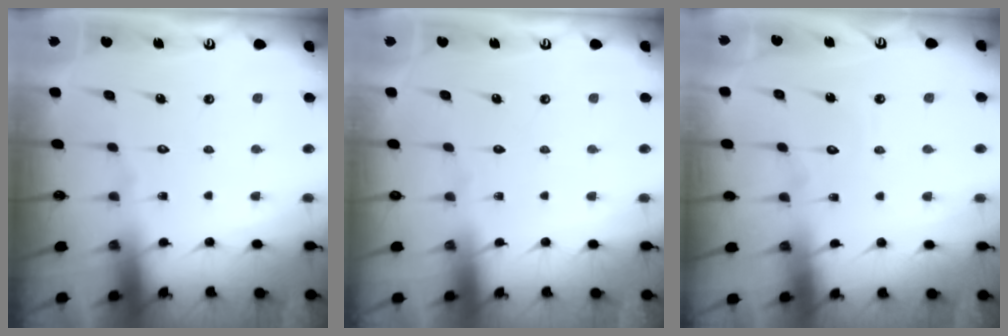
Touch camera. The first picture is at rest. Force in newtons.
{"total": 0.0}
{"total": 3.7, "press": 3.7, "slide": 0.1}